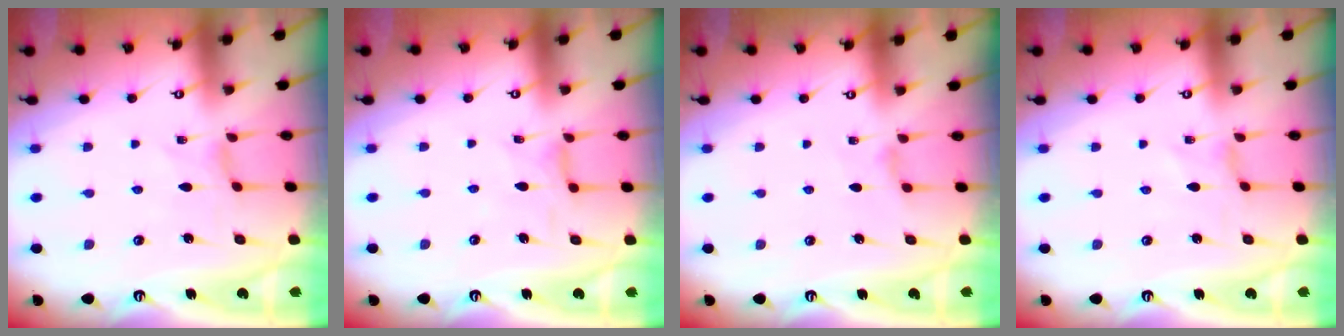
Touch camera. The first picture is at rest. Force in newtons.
{"total": 1.3, "press": 1.2, "slide": 0.4}
{"total": 2.1, "press": 2.1, "slide": 0.4}
{"total": 0.0}